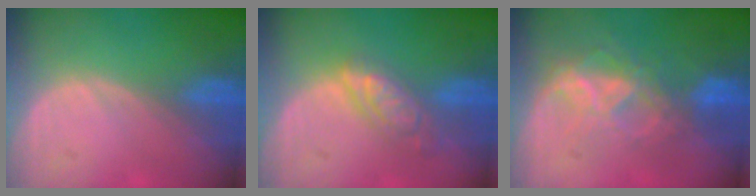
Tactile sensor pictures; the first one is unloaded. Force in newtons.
{"total": 5.8, "press": 5.1, "slide": 2.8}
{"total": 6.8, "press": 6.6, "slide": 1.6}